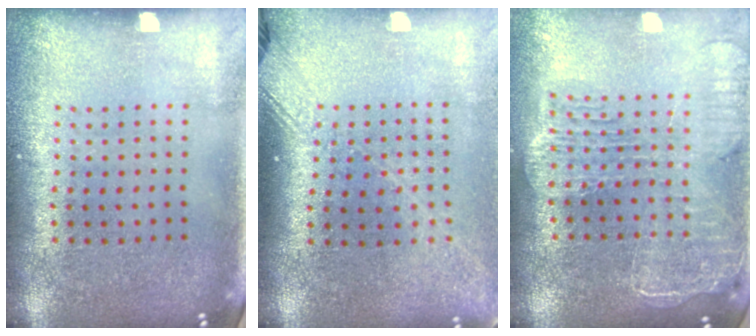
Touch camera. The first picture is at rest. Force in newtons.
{"total": 1.8, "press": 1.4, "slide": 1.1}
{"total": 2.3, "press": 2.0, "slide": 1.1}